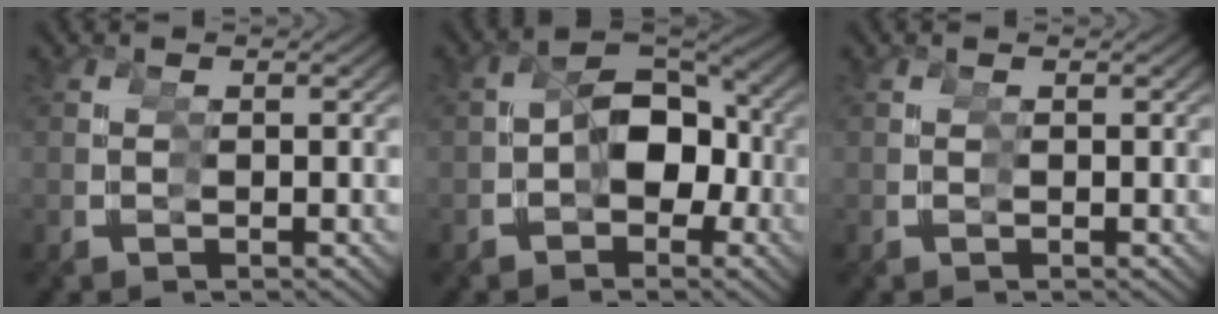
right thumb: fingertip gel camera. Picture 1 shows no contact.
{"total": 7.8, "force": [-2.0, 6.4, 4.0], "torque": [-0.115, -0.039, -0.017]}
{"total": 0.0}